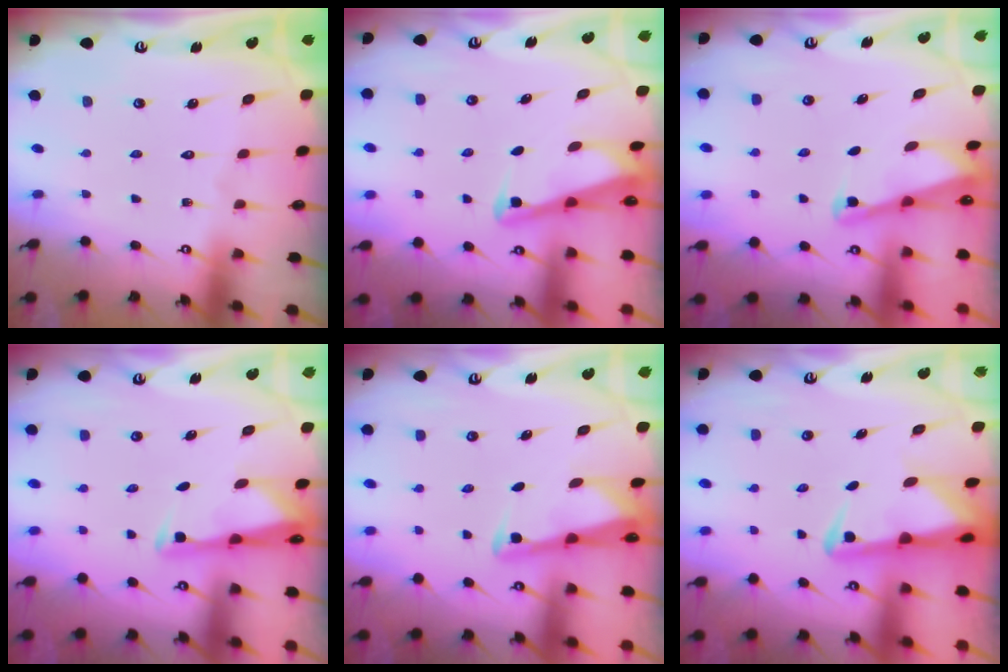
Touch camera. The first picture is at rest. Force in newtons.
{"total": 2.9, "press": 2.8, "slide": 0.3}
{"total": 1.9, "press": 1.9, "slide": 0.4}
{"total": 2.7, "press": 2.7, "slide": 0.5}
{"total": 2.7, "press": 2.7, "slide": 0.1}
{"total": 3.5, "press": 3.4, "slide": 0.6}